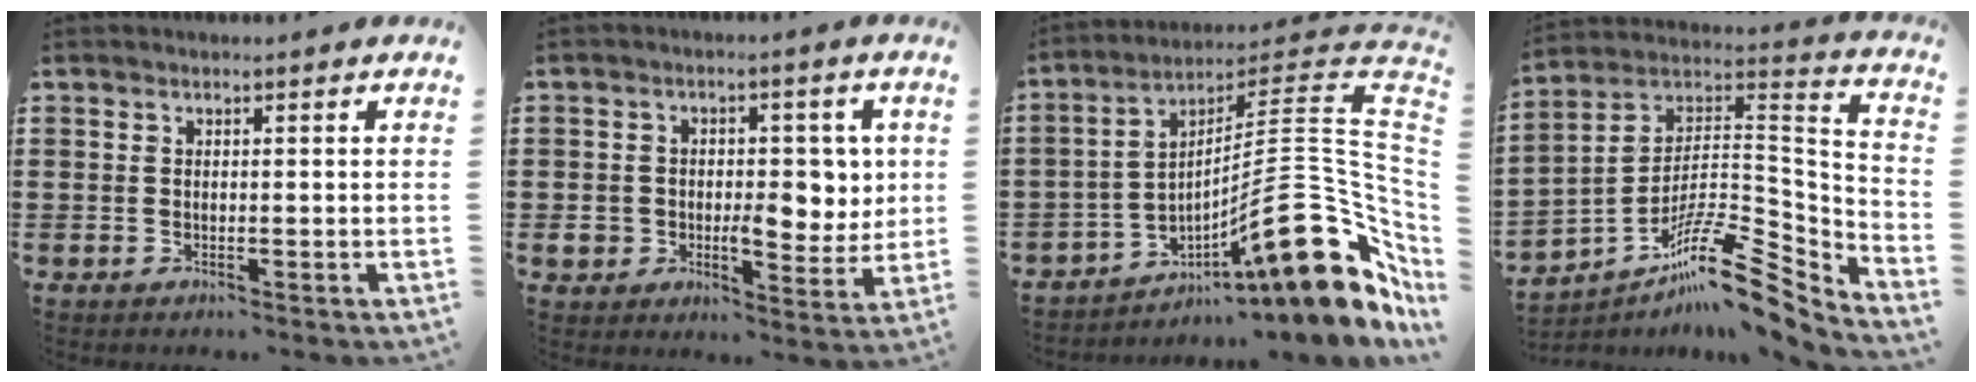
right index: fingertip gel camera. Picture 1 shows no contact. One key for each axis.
{"total": 7.5, "fx": -0.2, "fy": 5.3, "fz": 5.4, "tx": -0.076, "ty": 0.002, "tz": -0.009}
{"total": 20.5, "fx": -7.4, "fy": 5.6, "fz": 18.3, "tx": -0.269, "ty": 0.001, "tz": -0.125}
{"total": 13.1, "fx": -9.4, "fy": 3.5, "fz": 8.5, "tx": -0.133, "ty": 0.018, "tz": -0.176}